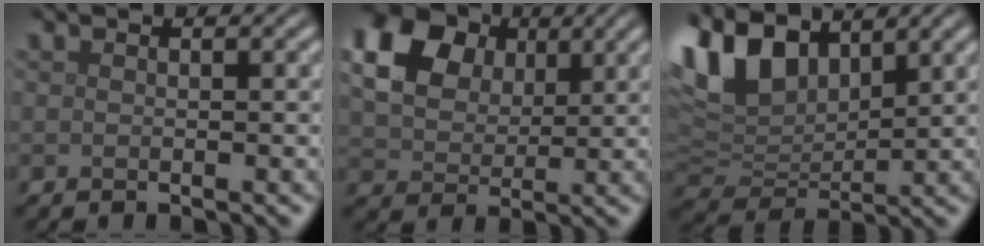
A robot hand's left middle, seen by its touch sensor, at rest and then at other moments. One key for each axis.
{"total": 17.3, "fx": 7.4, "fy": 13.1, "fz": 8.5, "tx": -0.197, "ty": 0.028, "tz": 0.120}
{"total": 8.8, "fx": 4.9, "fy": 4.9, "fz": 5.4, "tx": -0.137, "ty": 0.013, "tz": 0.090}